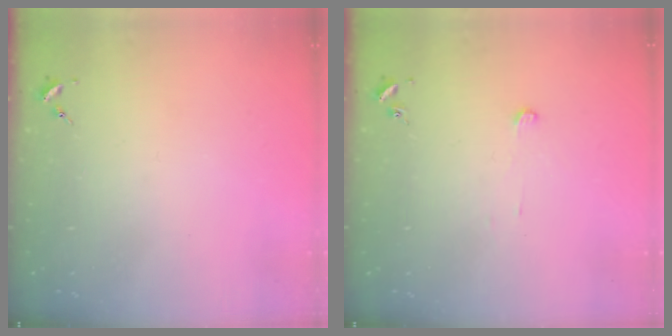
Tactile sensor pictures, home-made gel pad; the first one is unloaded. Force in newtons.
{"total": 2.6, "press": 2.6, "slide": 0.2}